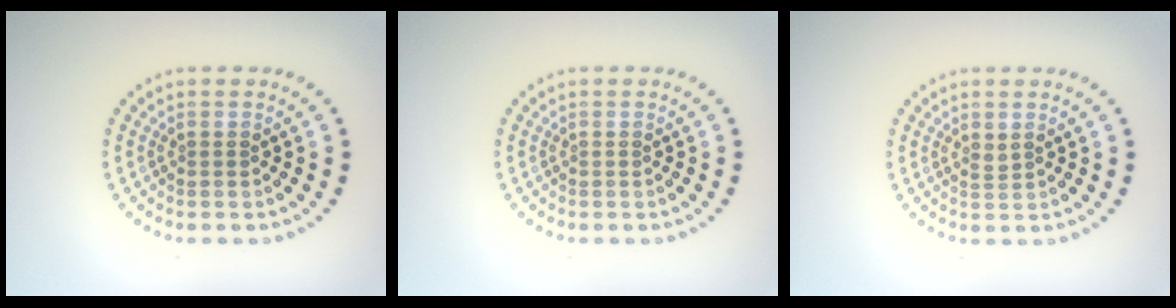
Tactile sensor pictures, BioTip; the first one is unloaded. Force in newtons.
{"total": 0.0}
{"total": 0.6, "press": 0.5, "slide": 0.3}